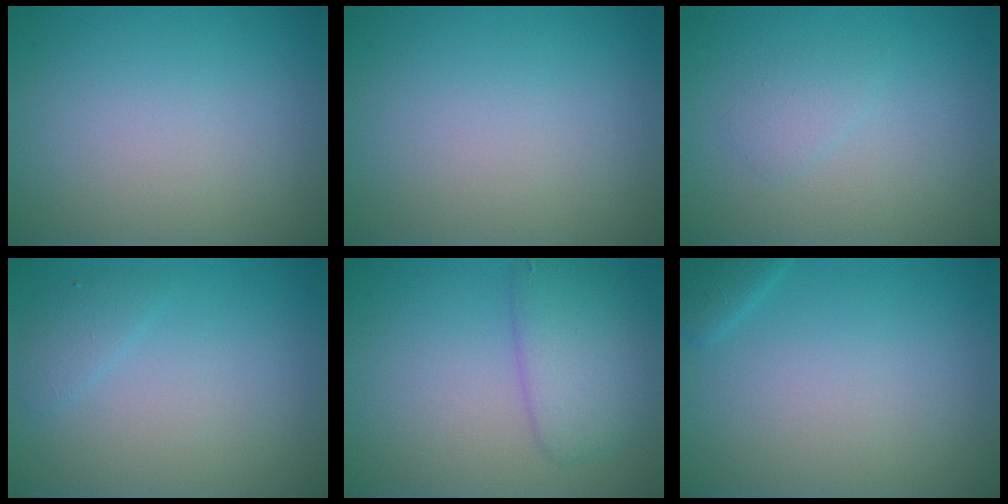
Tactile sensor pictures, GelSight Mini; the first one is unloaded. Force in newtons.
{"total": 0.0}
{"total": 1.1, "press": 1.1, "slide": 0.1}
{"total": 1.2, "press": 1.2, "slide": 0.1}
{"total": 3.8, "press": 3.8, "slide": 0.1}
{"total": 1.4, "press": 1.4, "slide": 0.1}